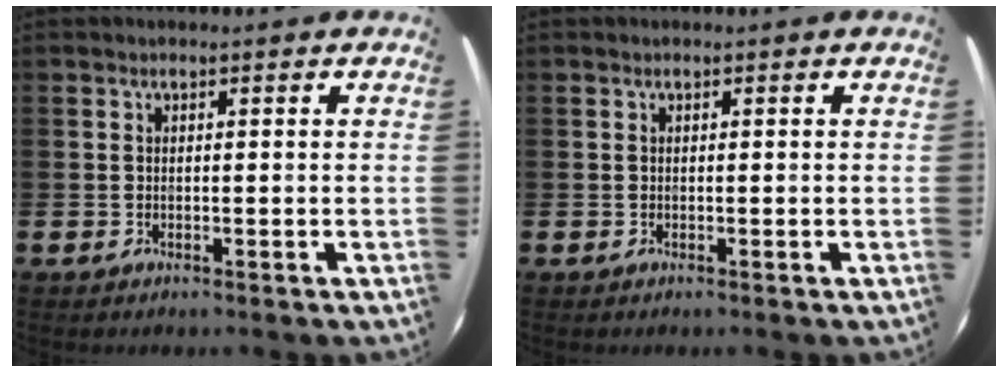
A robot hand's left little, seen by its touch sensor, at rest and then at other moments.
{"total": 0.0}